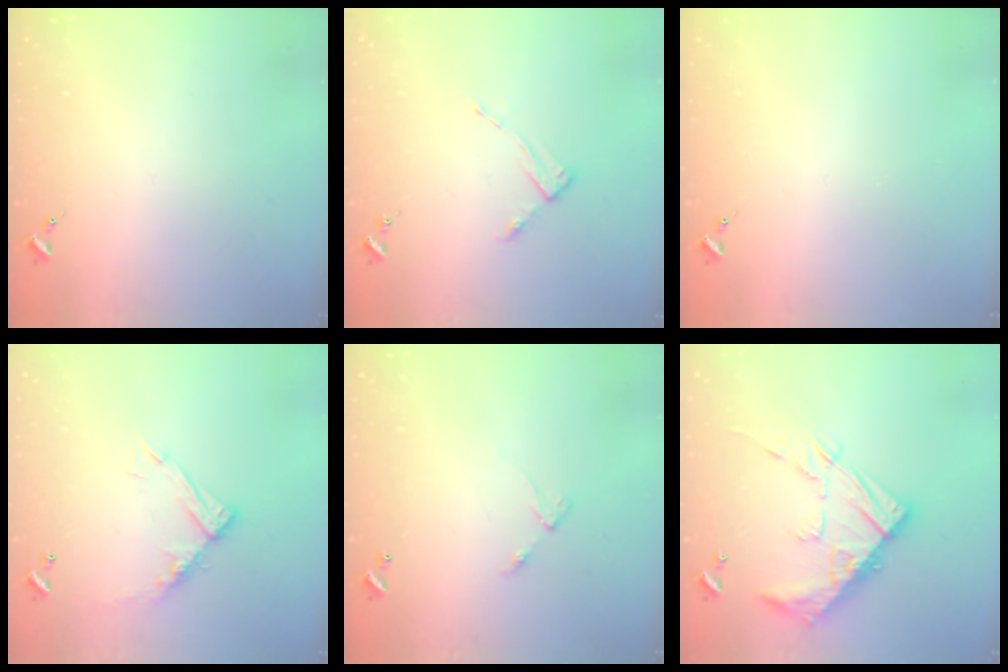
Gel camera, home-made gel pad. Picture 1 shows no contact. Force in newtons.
{"total": 2.8, "press": 2.8, "slide": 0.4}
{"total": 0.0}
{"total": 12.8, "press": 12.8, "slide": 1.0}
{"total": 4.7, "press": 4.7, "slide": 0.4}
{"total": 17.3, "press": 17.3, "slide": 1.4}